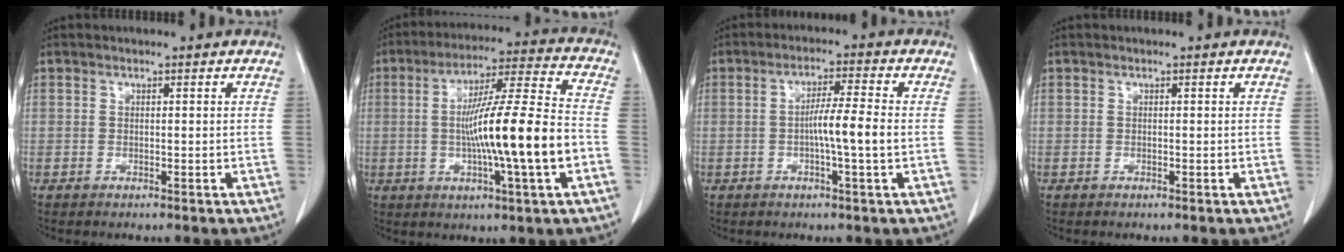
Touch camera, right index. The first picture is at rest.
{"total": 16.5, "force": [-2.7, 0.2, 16.3], "torque": [-0.274, 0.002, -0.047]}
{"total": 5.7, "force": [-0.8, -0.4, 5.7], "torque": [-0.098, 0.004, -0.017]}
{"total": 0.0}